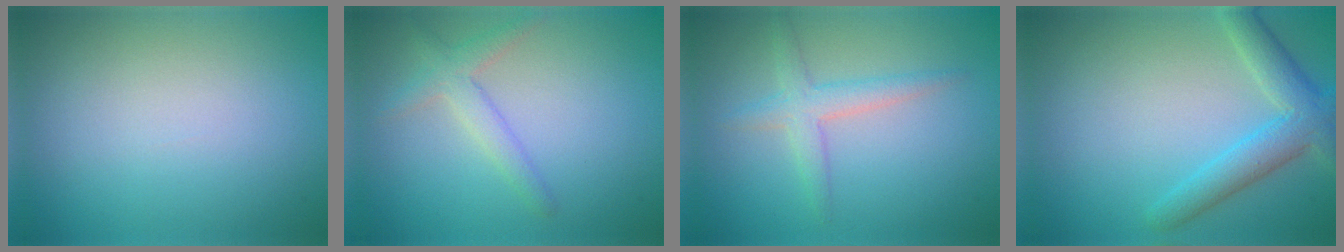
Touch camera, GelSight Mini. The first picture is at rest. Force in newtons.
{"total": 2.2, "press": 2.2, "slide": 0.1}
{"total": 2.4, "press": 2.4, "slide": 0.1}
{"total": 4.2, "press": 4.2, "slide": 0.1}